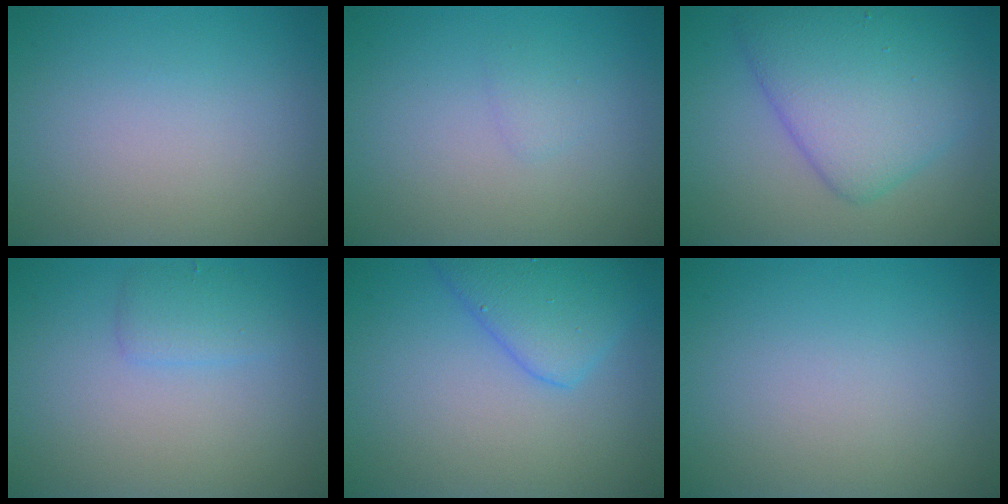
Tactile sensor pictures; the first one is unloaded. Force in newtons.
{"total": 0.8, "press": 0.8, "slide": 0.1}
{"total": 6.9, "press": 6.9, "slide": 0.1}
{"total": 1.7, "press": 1.7, "slide": 0.1}
{"total": 4.4, "press": 4.4, "slide": 0.0}
{"total": 0.0}